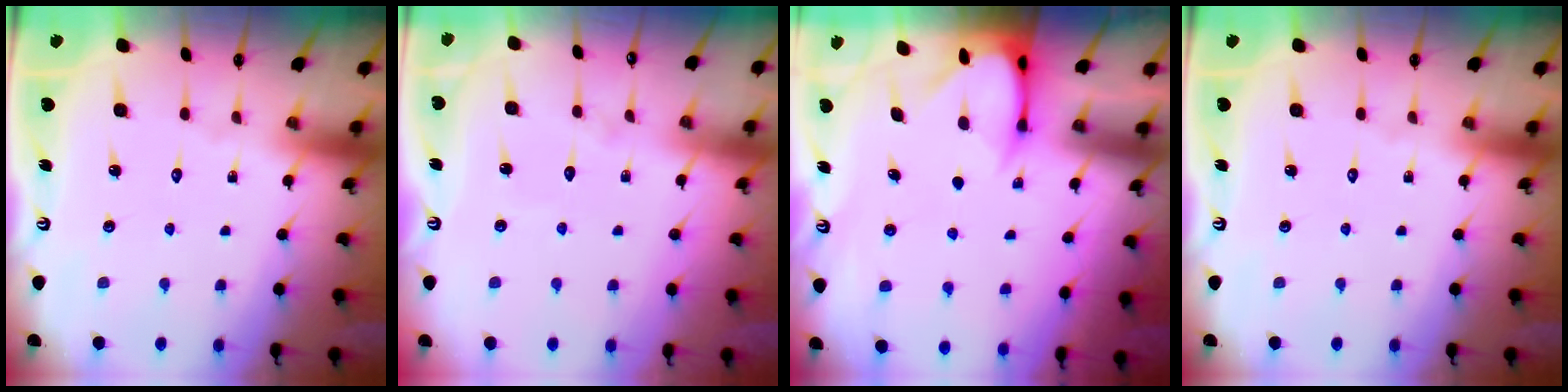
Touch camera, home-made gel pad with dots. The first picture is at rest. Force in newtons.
{"total": 6.2, "press": 6.2, "slide": 0.6}
{"total": 3.4, "press": 3.4, "slide": 0.3}
{"total": 0.0}